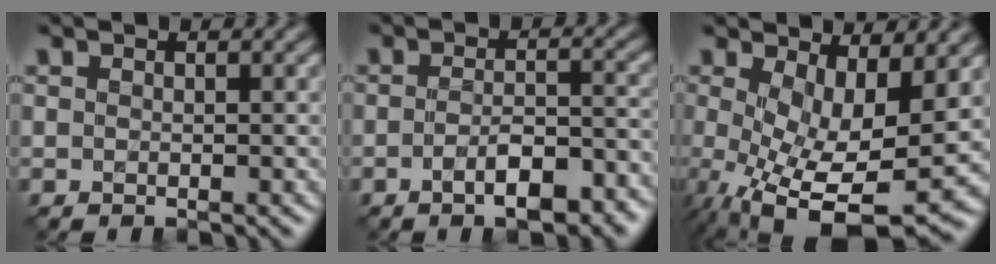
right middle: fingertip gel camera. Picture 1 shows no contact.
{"total": 5.1, "force": [-2.7, 1.7, 4.1], "torque": [-0.067, 0.003, -0.039]}
{"total": 11.0, "force": [-1.7, 4.8, 9.8], "torque": [-0.172, -0.034, -0.010]}